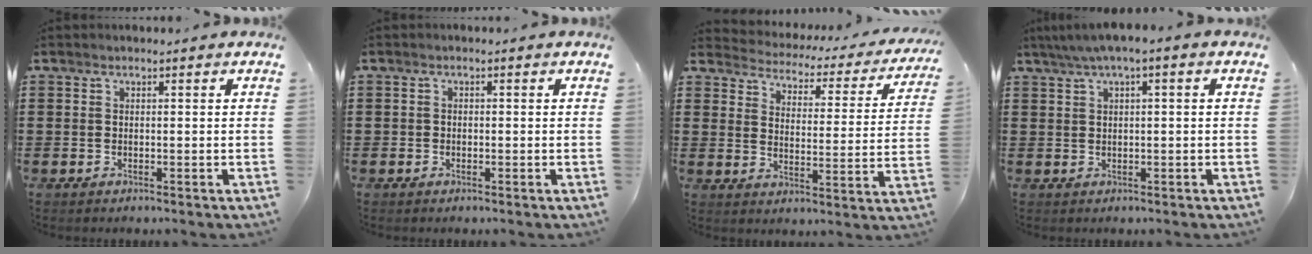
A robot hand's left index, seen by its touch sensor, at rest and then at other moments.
{"total": 0.7, "force": [-0.3, 0.6, 0.2], "torque": [-0.007, 0.001, -0.007]}
{"total": 2.5, "force": [2.4, 0.5, 0.3], "torque": [-0.027, -0.025, 0.032]}
{"total": 2.1, "force": [0.2, 0.2, 2.1], "torque": [-0.036, 0.001, 0.002]}